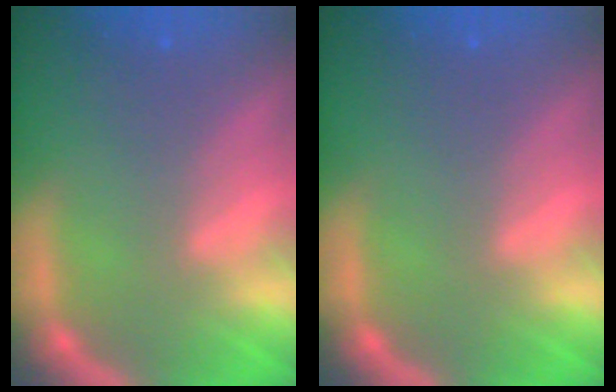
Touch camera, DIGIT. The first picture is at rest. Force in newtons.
{"total": 0.0}